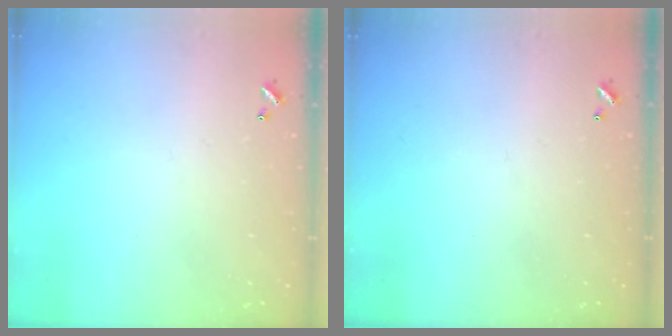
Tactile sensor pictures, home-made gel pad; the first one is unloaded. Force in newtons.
{"total": 0.0}